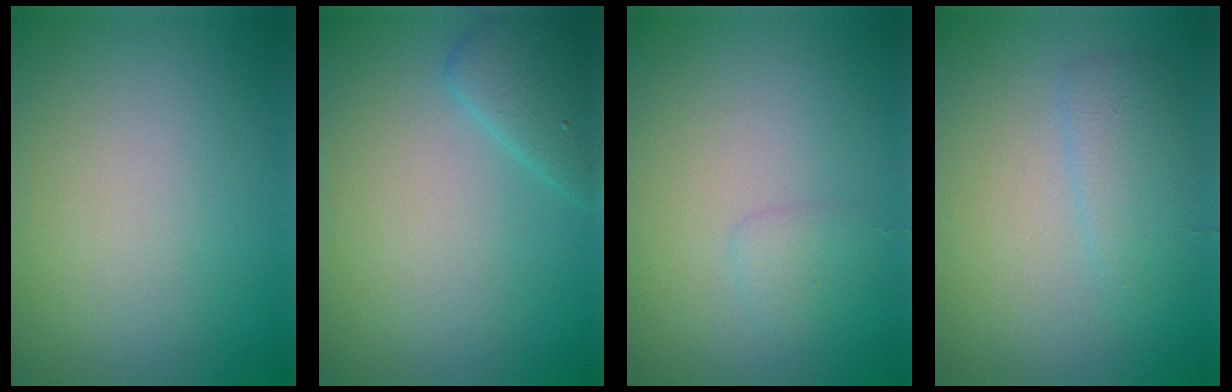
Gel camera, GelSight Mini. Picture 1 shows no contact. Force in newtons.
{"total": 2.9, "press": 2.9, "slide": 0.1}
{"total": 1.1, "press": 1.1, "slide": 0.1}
{"total": 2.4, "press": 2.4, "slide": 0.1}